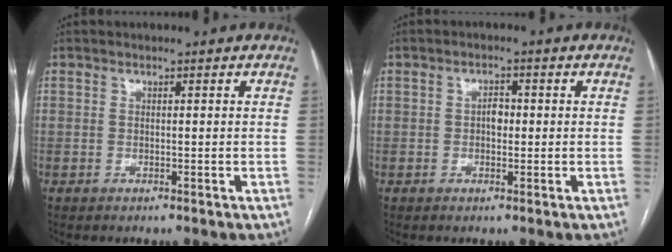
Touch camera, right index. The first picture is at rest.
{"total": 2.1, "force": [-0.1, 1.2, 1.6], "torque": [-0.024, 0.005, -0.002]}